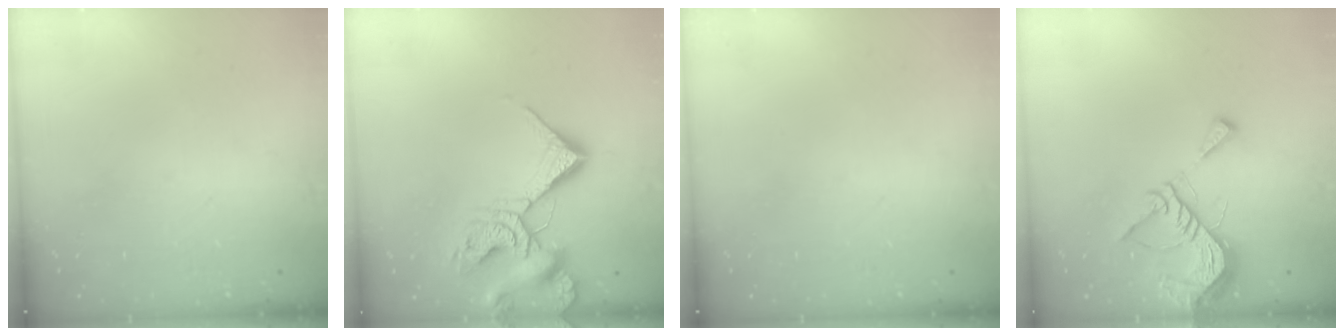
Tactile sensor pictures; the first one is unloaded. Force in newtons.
{"total": 11.6, "press": 11.6, "slide": 1.4}
{"total": 0.0}
{"total": 9.1, "press": 9.0, "slide": 1.0}